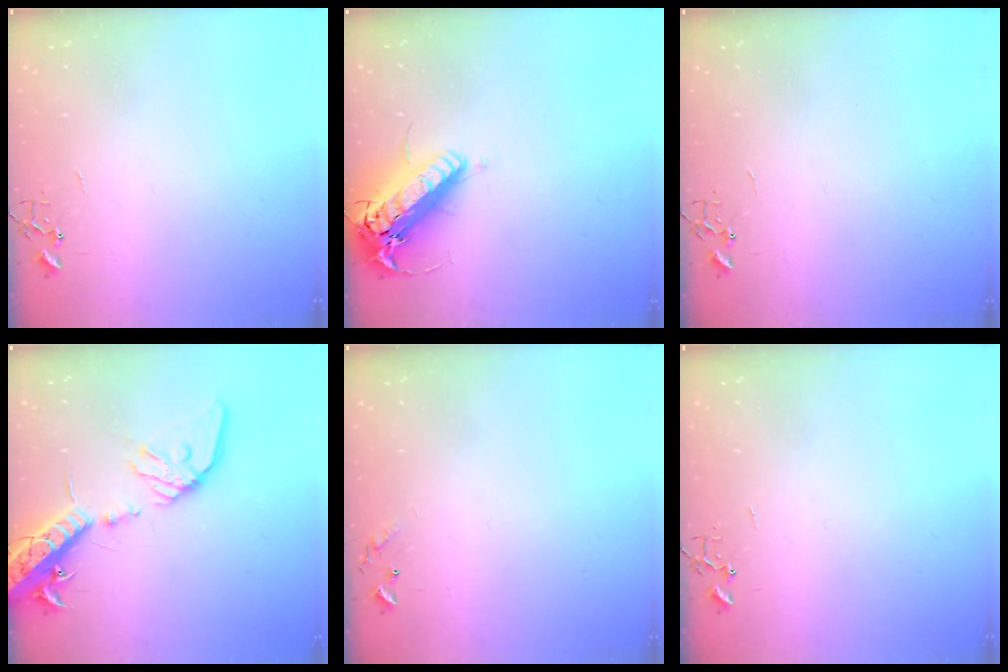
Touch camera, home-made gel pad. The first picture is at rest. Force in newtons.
{"total": 19.5, "press": 19.1, "slide": 3.7}
{"total": 0.0}
{"total": 19.7, "press": 19.2, "slide": 4.1}
{"total": 6.6, "press": 6.6, "slide": 0.5}
{"total": 0.0}